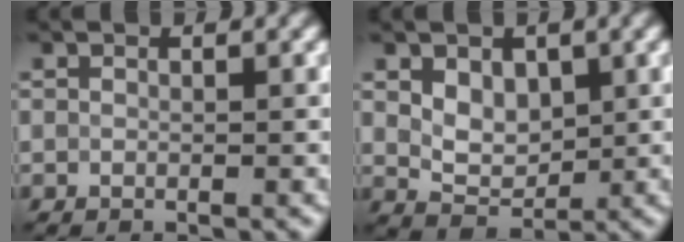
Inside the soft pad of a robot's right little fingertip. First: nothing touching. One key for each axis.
{"total": 3.0, "fx": 1.0, "fy": 2.0, "fz": 1.9, "tx": -0.041, "ty": -0.002, "tz": 0.019}